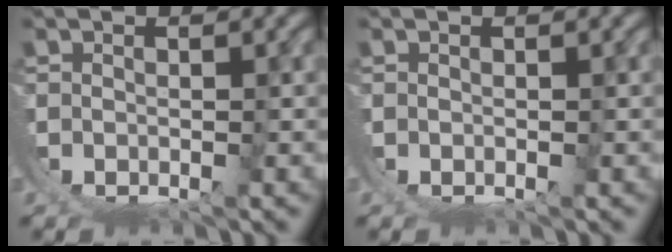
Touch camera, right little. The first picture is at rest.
{"total": 0.0}